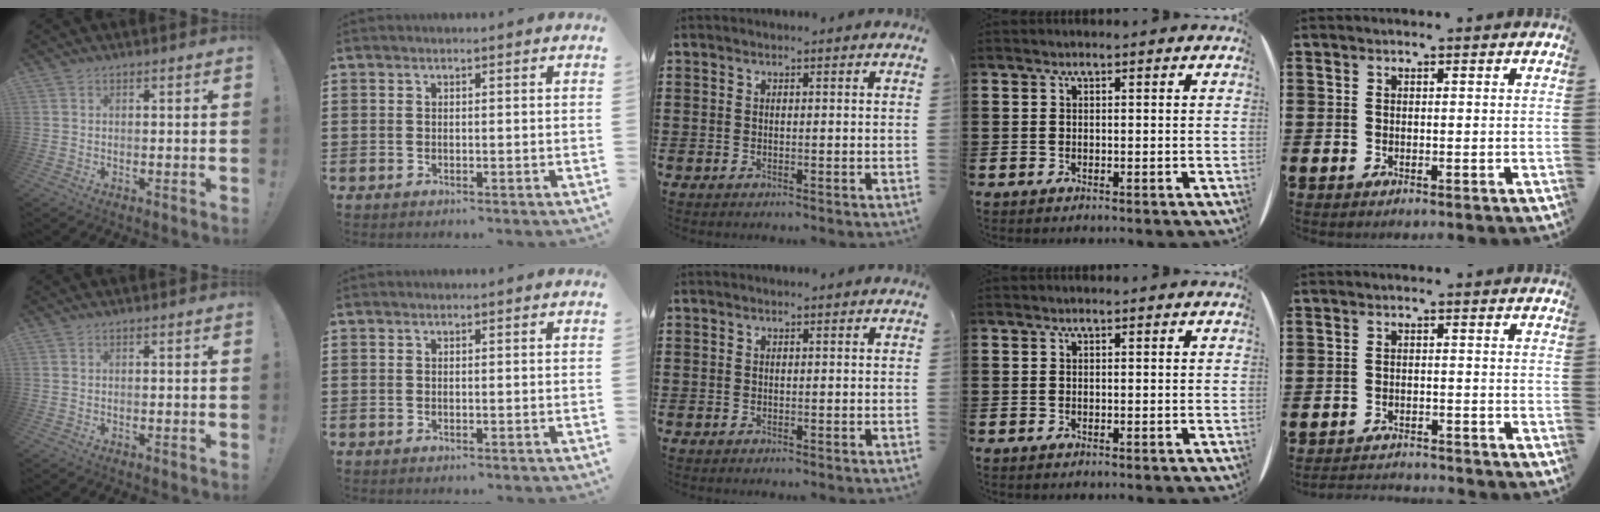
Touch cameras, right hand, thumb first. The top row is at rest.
{"little": {"total": 2.0, "force": [-2.0, 0.0, -0.2], "torque": [-0.003, 0.003, -0.044]}}